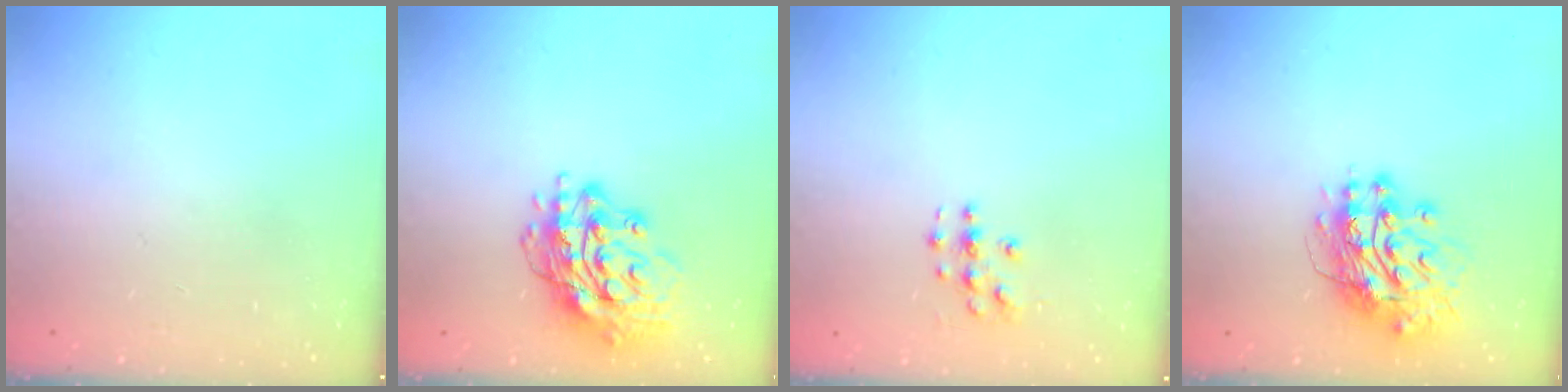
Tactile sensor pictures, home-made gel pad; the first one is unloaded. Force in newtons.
{"total": 15.9, "press": 15.8, "slide": 1.3}
{"total": 3.4, "press": 3.4, "slide": 0.2}
{"total": 13.6, "press": 13.6, "slide": 1.4}